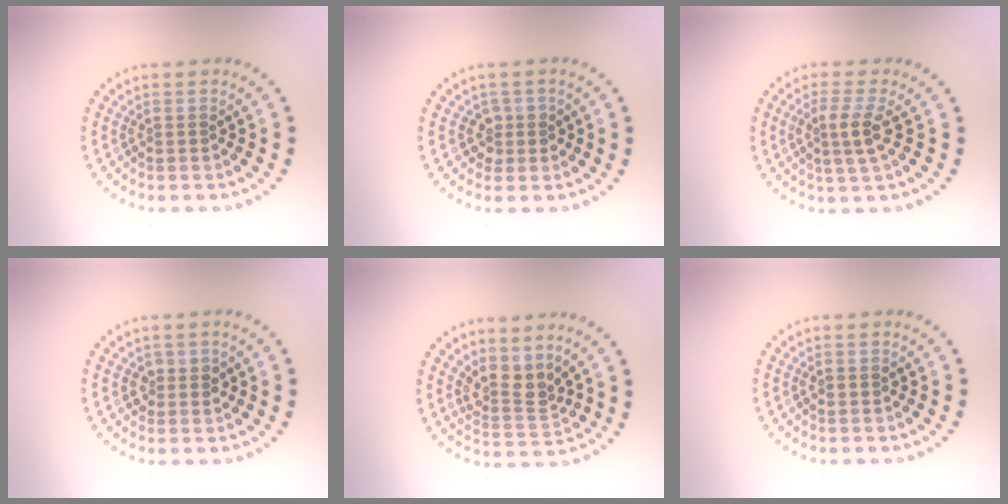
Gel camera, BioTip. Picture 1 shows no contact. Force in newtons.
{"total": 1.3, "press": 1.1, "slide": 0.6}
{"total": 2.7, "press": 2.4, "slide": 1.2}
{"total": 1.3, "press": 1.3, "slide": 0.3}
{"total": 3.1, "press": 2.2, "slide": 2.1}
{"total": 0.8, "press": 0.8, "slide": 0.1}